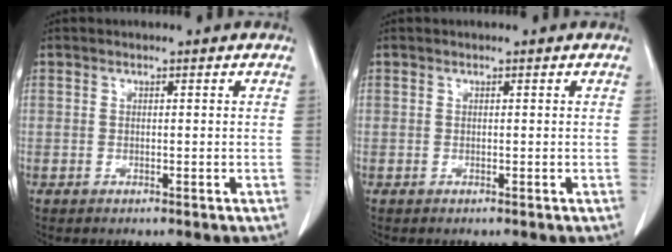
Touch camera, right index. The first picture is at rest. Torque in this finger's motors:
{"motor_torque": [0.00, 0.00, 0.00, 0.00]}